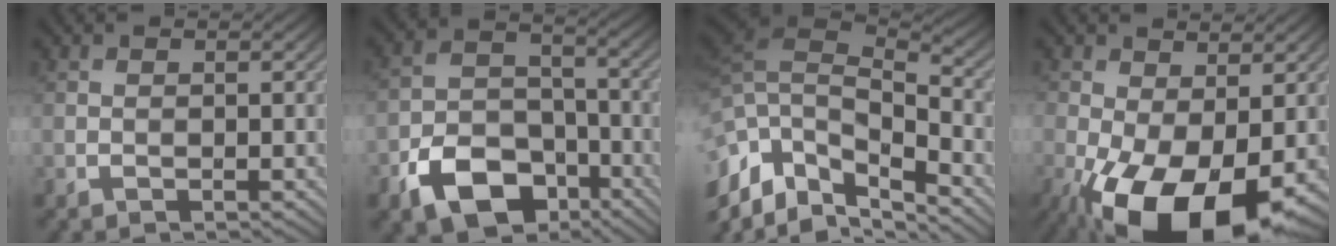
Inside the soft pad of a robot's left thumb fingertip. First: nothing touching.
{"total": 10.2, "force": [-5.9, 6.5, 5.2], "torque": [-0.107, -0.013, -0.114]}
{"total": 13.9, "force": [-6.2, 7.7, 9.7], "torque": [-0.237, -0.026, -0.070]}
{"total": 16.5, "force": [-6.4, 8.3, 12.7], "torque": [-0.261, -0.039, -0.092]}